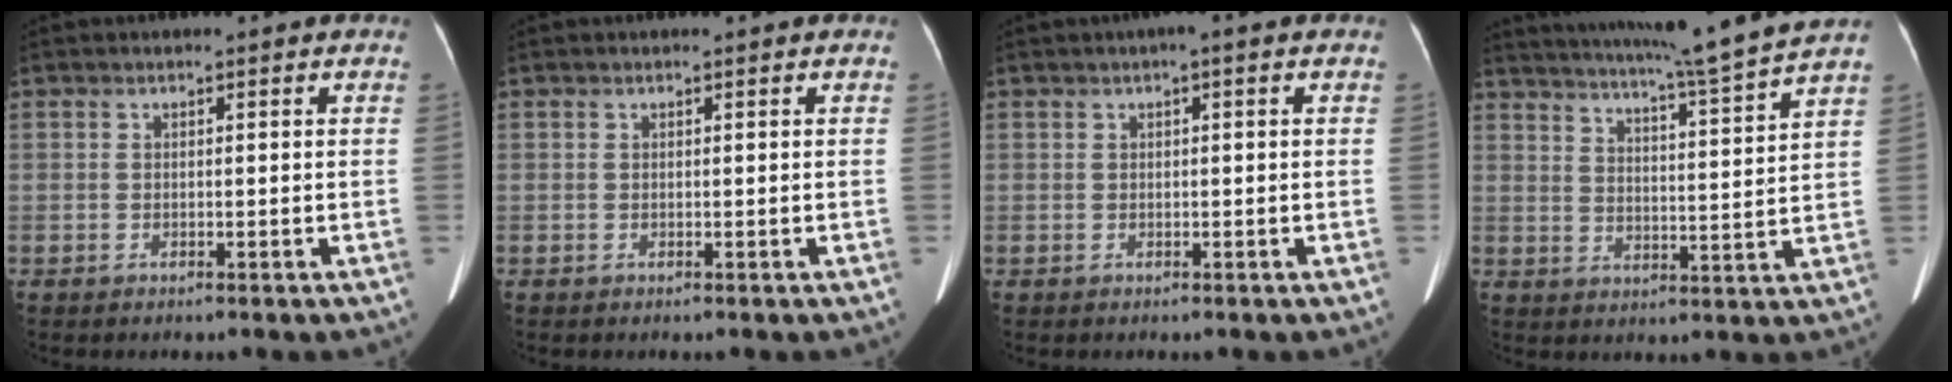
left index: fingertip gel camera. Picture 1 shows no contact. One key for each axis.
{"total": 0.0}
{"total": 1.4, "fx": 0.5, "fy": 0.1, "fz": 1.3, "tx": -0.023, "ty": 0.006, "tz": 0.005}
{"total": 16.5, "fx": 14.7, "fy": -2.2, "fz": 7.2, "tx": -0.125, "ty": -0.032, "tz": 0.201}